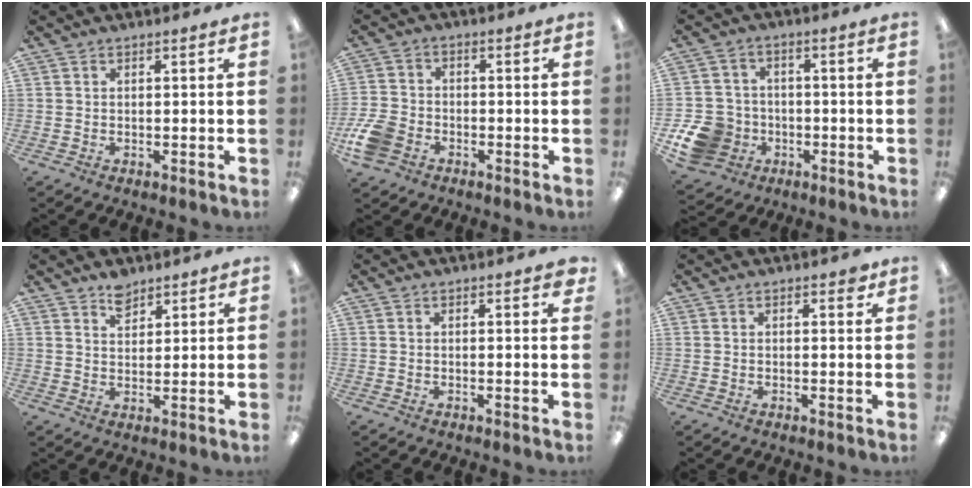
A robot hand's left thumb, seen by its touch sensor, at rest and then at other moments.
{"total": 7.9, "force": [-4.1, 5.6, 3.8], "torque": [-0.083, 0.028, -0.076]}
{"total": 11.5, "force": [-4.3, 9.8, 4.2], "torque": [-0.097, 0.038, -0.068]}
{"total": 4.7, "force": [3.8, 2.5, 1.2], "torque": [-0.010, -0.020, 0.068]}
{"total": 0.8, "force": [0.6, 0.2, 0.6], "torque": [0.002, -0.004, 0.006]}
{"total": 1.4, "force": [0.9, 0.7, 0.8], "torque": [-0.002, -0.002, 0.011]}